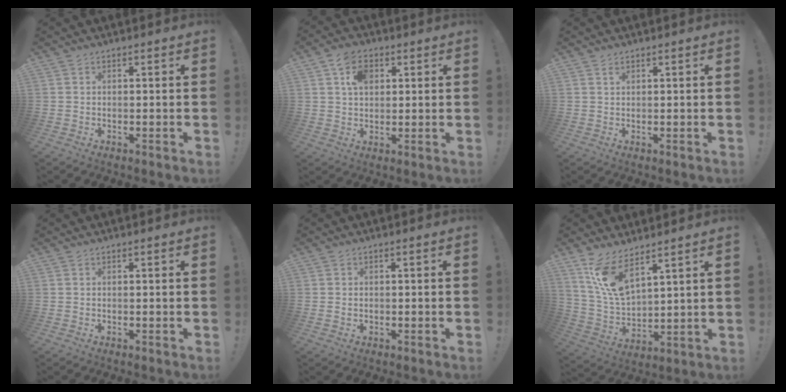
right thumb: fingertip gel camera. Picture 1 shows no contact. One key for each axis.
{"total": 8.0, "fx": 3.0, "fy": 5.6, "fz": 4.7, "tx": -0.078, "ty": 0.002, "tz": 0.057}
{"total": 0.8, "fx": 0.6, "fy": 0.3, "fz": 0.4, "tx": -0.004, "ty": -0.002, "tz": 0.011}
{"total": 0.0}
{"total": 0.7, "fx": -0.1, "fy": 0.5, "fz": 0.4, "tx": -0.010, "ty": 0.003, "tz": -0.002}
{"total": 12.2, "fx": 8.4, "fy": 4.6, "fz": 7.5, "tx": -0.157, "ty": -0.045, "tz": 0.158}